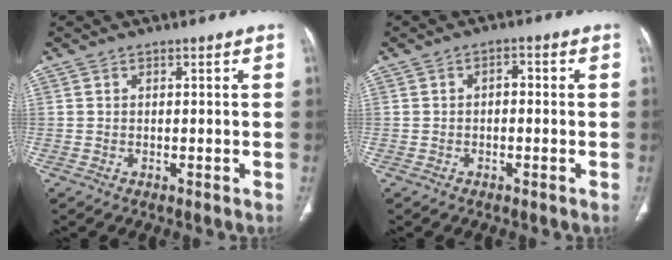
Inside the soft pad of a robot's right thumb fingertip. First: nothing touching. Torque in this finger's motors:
{"motor_torque": [-0.20, 0.05, -0.10, -0.06, 0.03]}